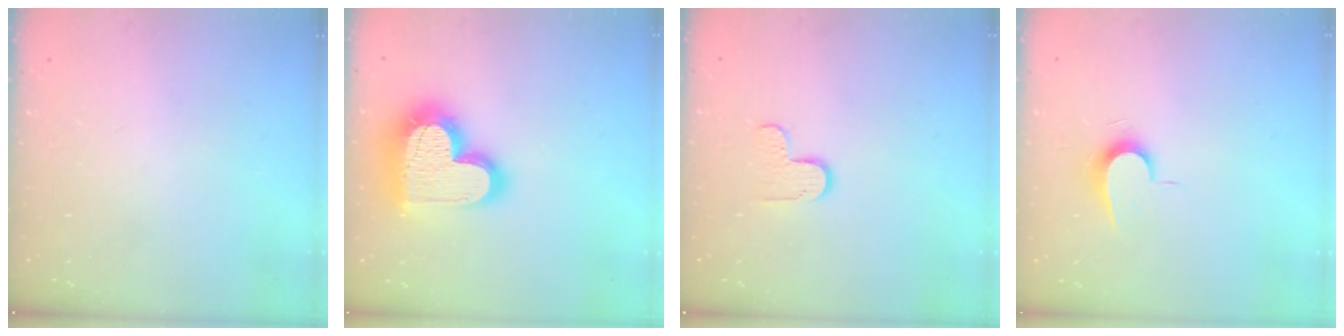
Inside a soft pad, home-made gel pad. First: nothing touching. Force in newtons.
{"total": 23.3, "press": 23.2, "slide": 1.9}
{"total": 5.7, "press": 5.7, "slide": 0.5}
{"total": 6.9, "press": 6.9, "slide": 0.6}